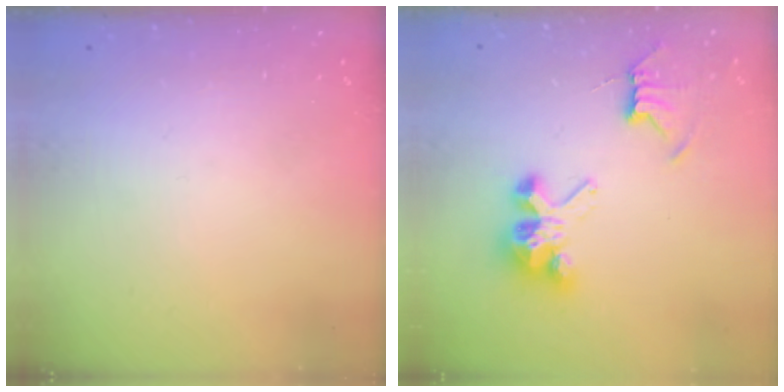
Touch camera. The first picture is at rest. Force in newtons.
{"total": 7.7, "press": 7.7, "slide": 0.3}